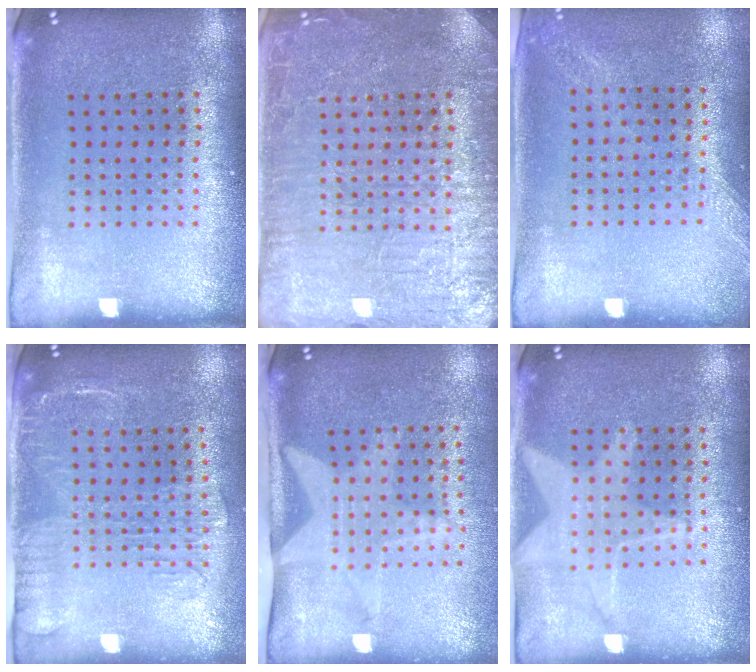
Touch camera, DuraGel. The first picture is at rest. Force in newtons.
{"total": 4.1, "press": 4.0, "slide": 0.6}
{"total": 1.4, "press": 1.3, "slide": 0.4}
{"total": 1.9, "press": 1.6, "slide": 1.1}
{"total": 2.1, "press": 1.5, "slide": 1.4}
{"total": 1.3, "press": 1.2, "slide": 0.3}